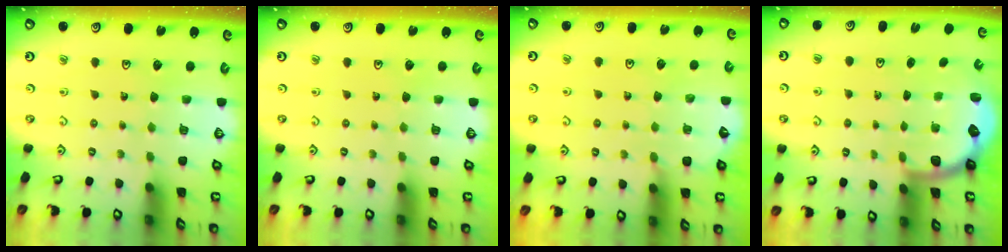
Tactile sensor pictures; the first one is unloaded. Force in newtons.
{"total": 0.0}
{"total": 5.1, "press": 5.1, "slide": 0.6}
{"total": 2.3, "press": 2.0, "slide": 1.2}